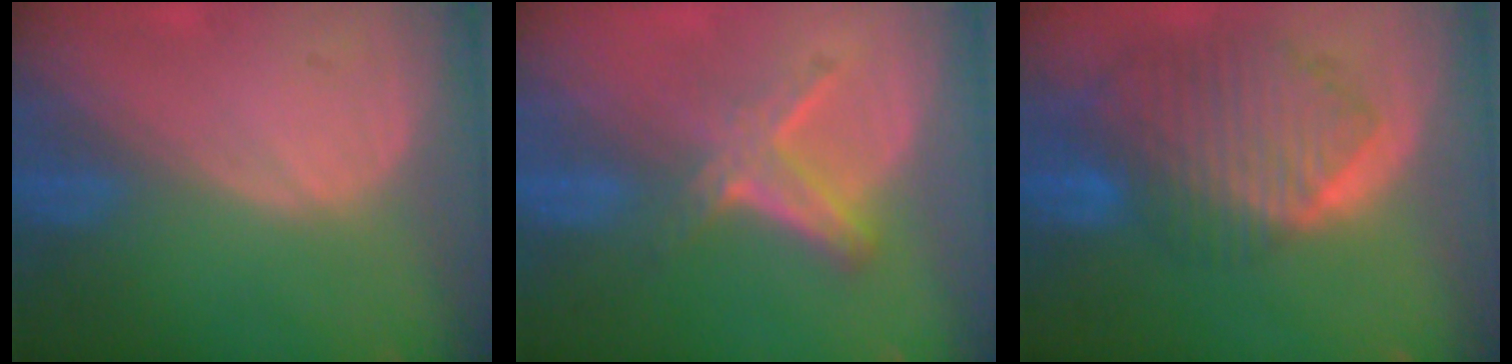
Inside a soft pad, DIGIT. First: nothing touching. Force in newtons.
{"total": 6.1, "press": 5.2, "slide": 3.2}
{"total": 10.2, "press": 8.8, "slide": 5.1}